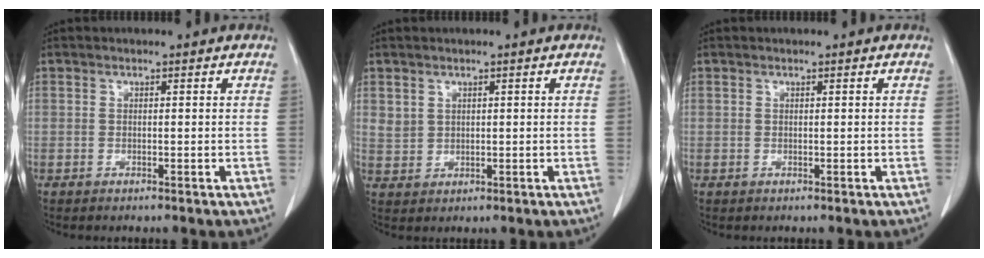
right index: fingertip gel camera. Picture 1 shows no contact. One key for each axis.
{"total": 2.3, "fx": 1.2, "fy": 1.9, "fz": 0.5, "tx": -0.004, "ty": -0.002, "tz": 0.027}
{"total": 0.0}